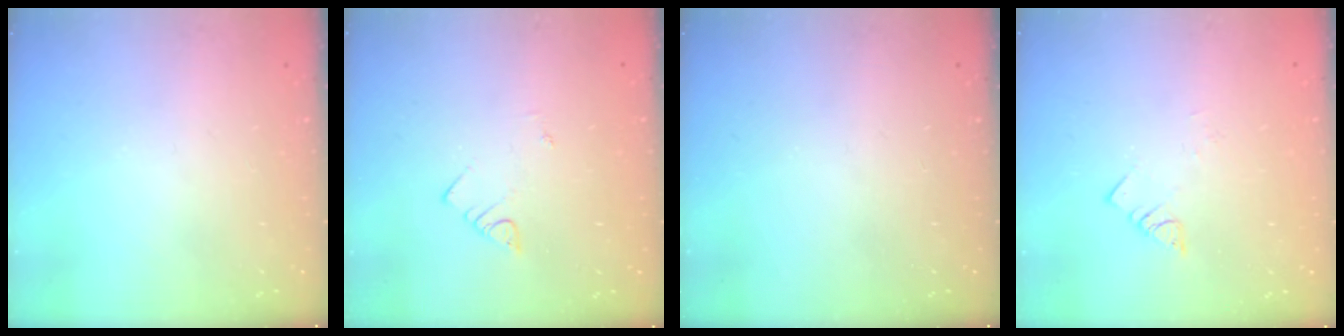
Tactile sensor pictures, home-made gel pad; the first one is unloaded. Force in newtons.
{"total": 2.2, "press": 2.2, "slide": 0.3}
{"total": 0.0}
{"total": 1.7, "press": 1.7, "slide": 0.1}